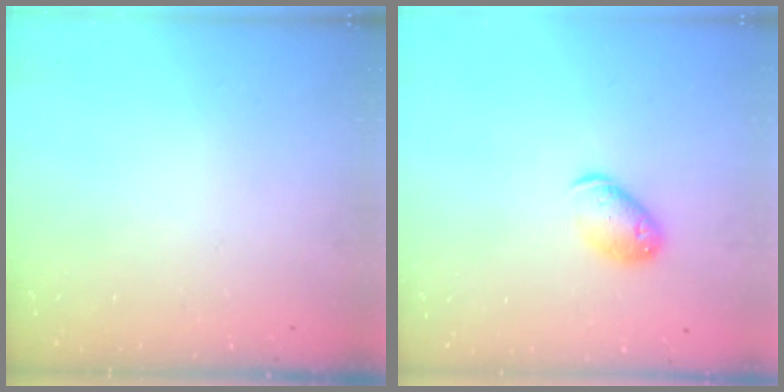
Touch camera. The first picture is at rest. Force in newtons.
{"total": 9.2, "press": 9.1, "slide": 1.1}